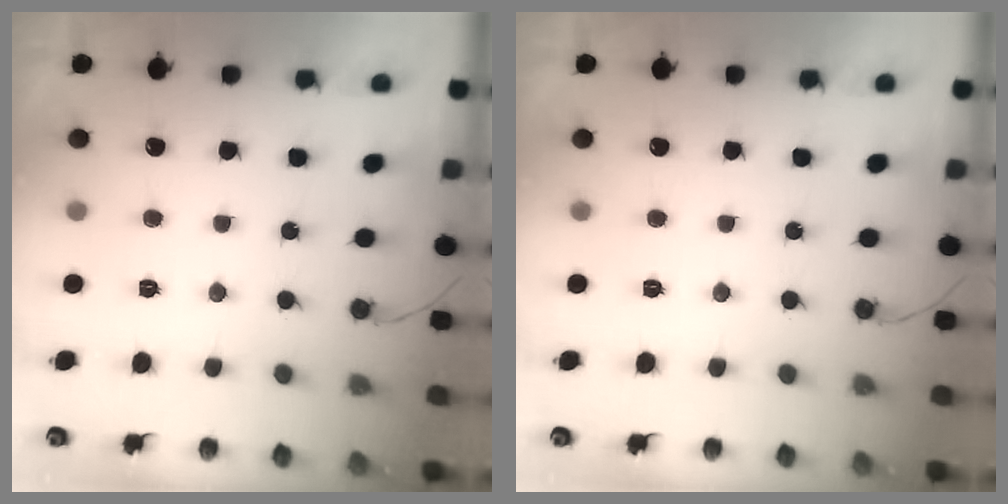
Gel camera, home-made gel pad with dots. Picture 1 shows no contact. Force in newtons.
{"total": 0.0}